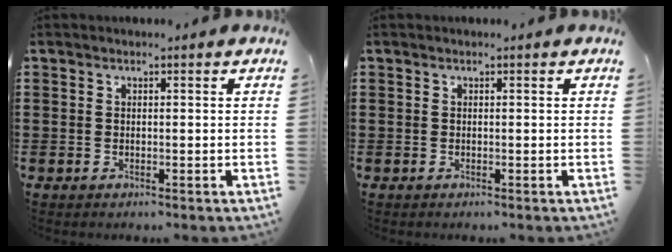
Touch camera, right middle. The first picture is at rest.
{"total": 0.0}